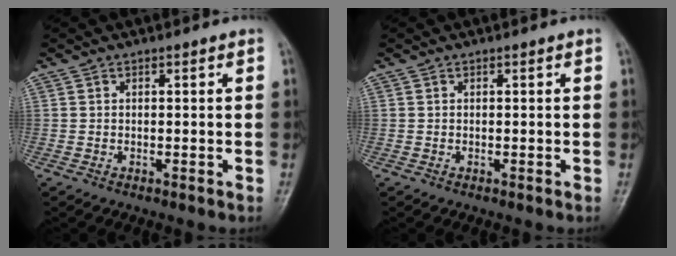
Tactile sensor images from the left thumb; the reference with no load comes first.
{"total": 0.0}